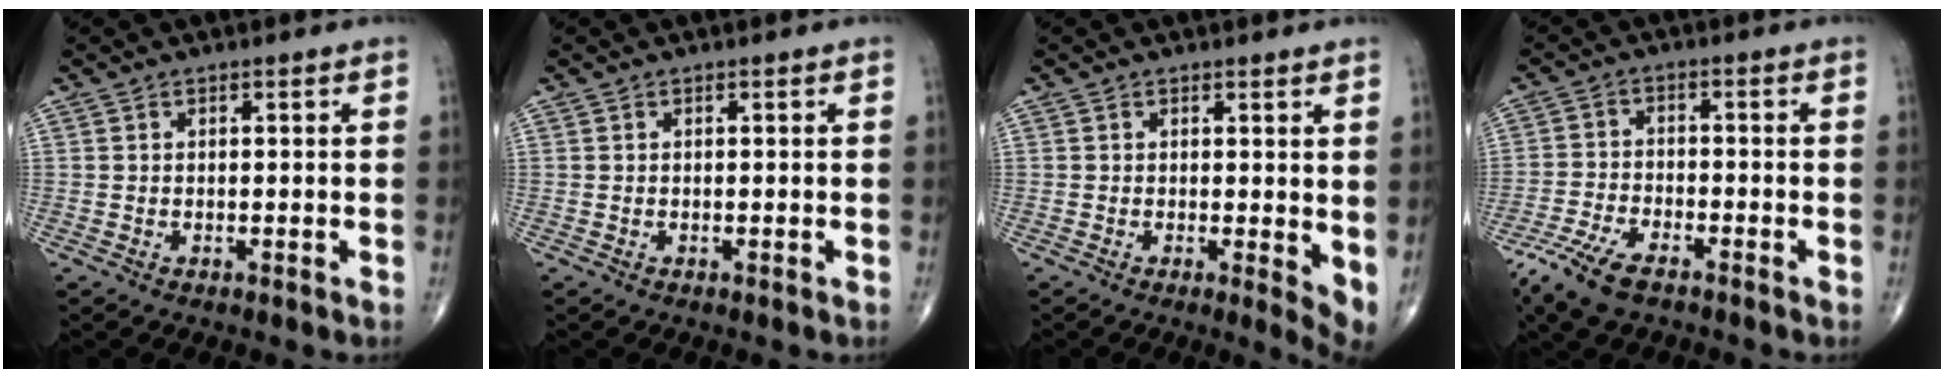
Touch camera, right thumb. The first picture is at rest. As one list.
[{"total": 0.0}, {"total": 4.0, "force": [0.7, 1.5, 3.7], "torque": [-0.048, -0.013, 0.008]}, {"total": 8.6, "force": [-5.8, 3.3, 5.4], "torque": [-0.119, 0.004, -0.115]}]